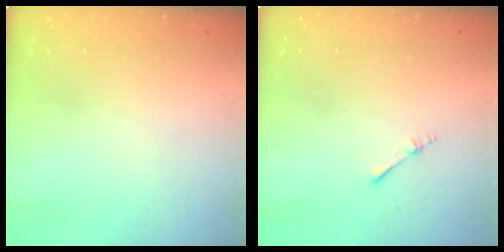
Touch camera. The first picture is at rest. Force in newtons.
{"total": 2.2, "press": 2.1, "slide": 0.3}